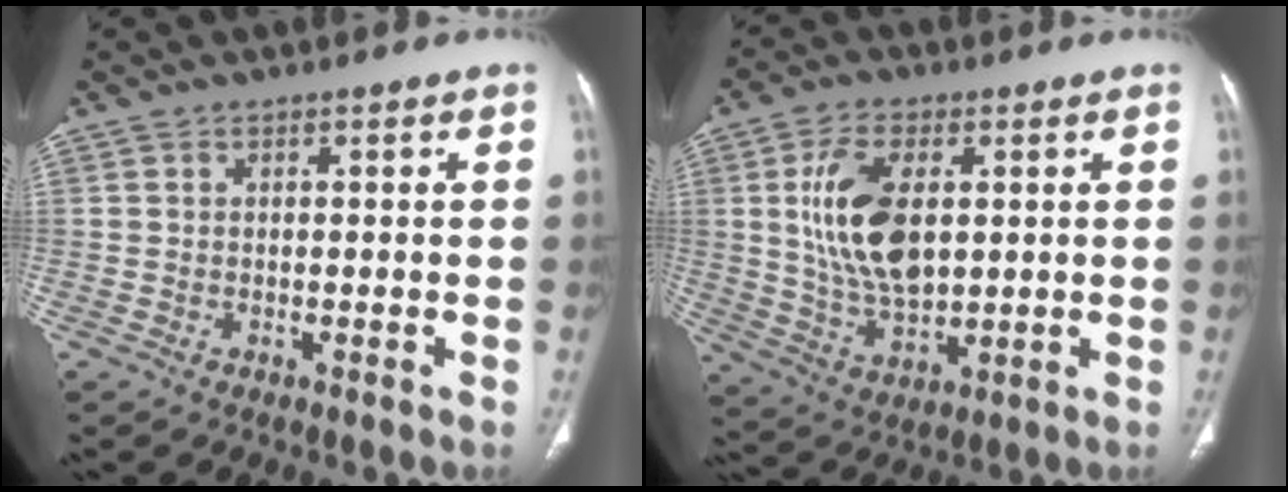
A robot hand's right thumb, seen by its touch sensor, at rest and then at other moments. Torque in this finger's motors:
{"motor_torque": [-1.19, 1.21, 0.99, 0.68, 0.13]}